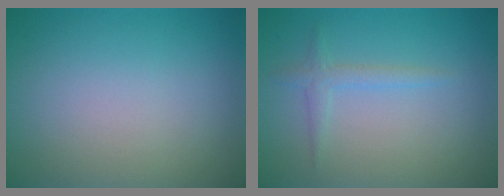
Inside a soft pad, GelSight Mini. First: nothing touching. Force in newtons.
{"total": 1.4, "press": 1.4, "slide": 0.1}